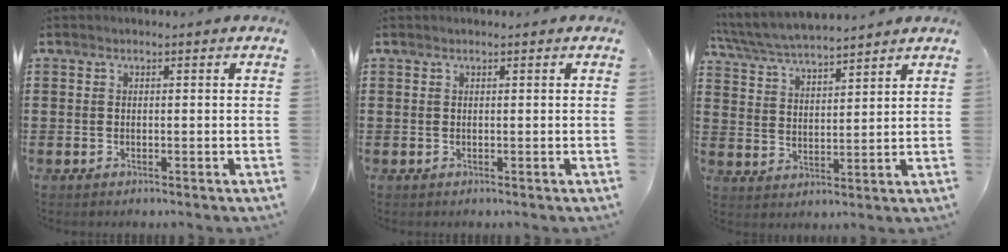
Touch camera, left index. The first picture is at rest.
{"total": 0.0}
{"total": 5.6, "force": [5.4, 0.3, 1.5], "torque": [-0.051, -0.026, 0.095]}